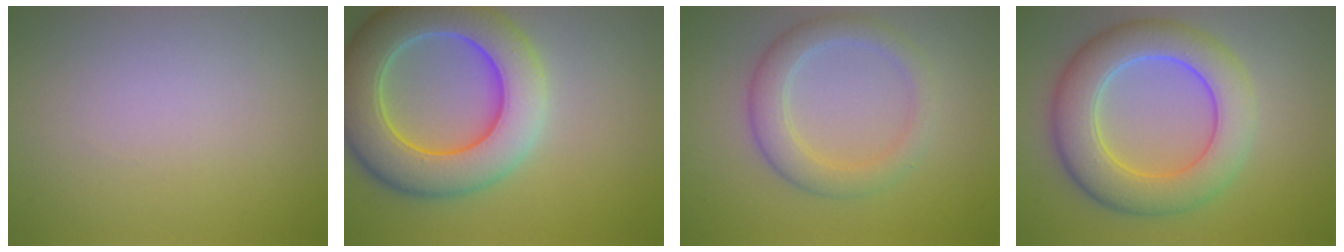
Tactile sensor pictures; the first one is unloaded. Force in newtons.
{"total": 9.9, "press": 9.8, "slide": 0.4}
{"total": 3.6, "press": 3.6, "slide": 0.1}
{"total": 7.6, "press": 7.6, "slide": 0.5}